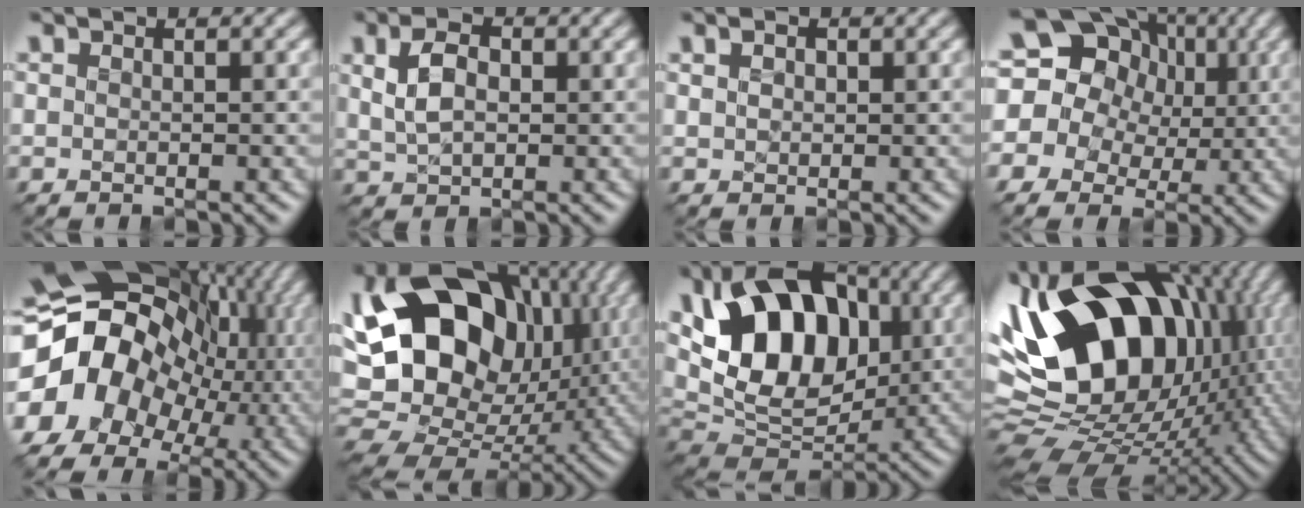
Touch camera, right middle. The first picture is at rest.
{"total": 3.5, "force": [0.3, 2.2, 2.8], "torque": [-0.058, 0.003, 0.001]}
{"total": 2.0, "force": [0.9, 1.4, 1.1], "torque": [-0.026, 0.010, 0.005]}
{"total": 20.2, "force": [5.9, 17.0, 9.0], "torque": [-0.186, 0.051, 0.058]}
{"total": 19.4, "force": [-0.6, 15.8, 11.2], "torque": [-0.193, -0.003, -0.033]}
{"total": 19.5, "force": [4.2, 13.6, 13.3], "torque": [-0.227, 0.020, 0.093]}
{"total": 12.9, "force": [2.8, 8.4, 9.4], "torque": [-0.149, 0.014, 0.029]}
{"total": 19.3, "force": [2.4, 12.4, 14.6], "torque": [-0.266, 0.035, 0.023]}